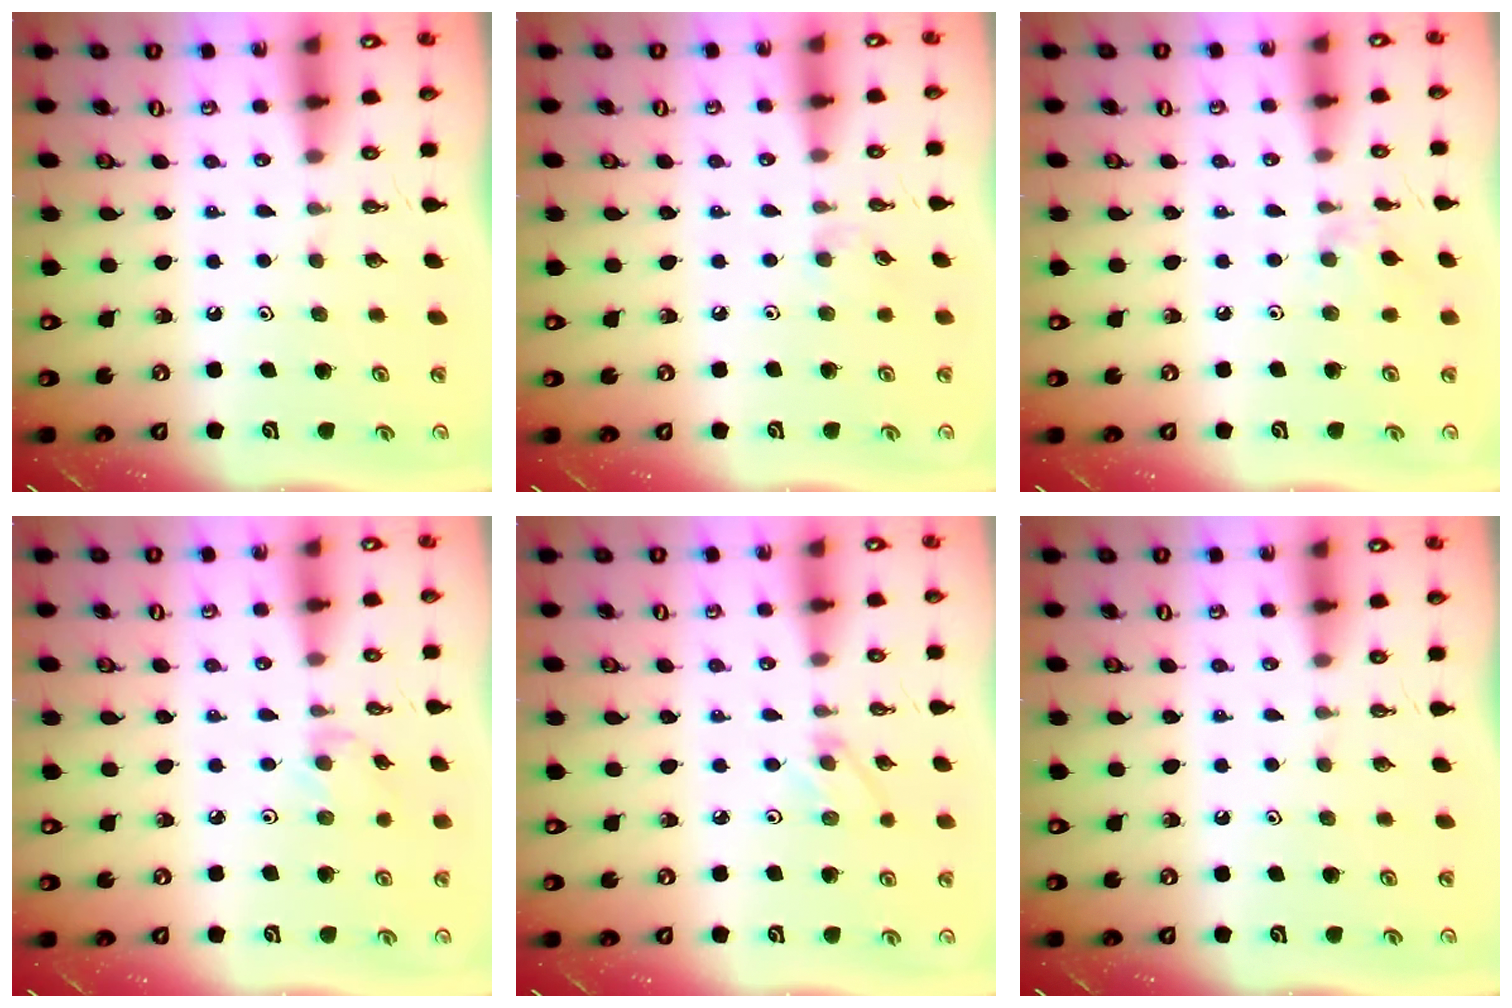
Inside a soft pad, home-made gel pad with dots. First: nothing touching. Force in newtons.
{"total": 3.4, "press": 3.3, "slide": 0.5}
{"total": 4.0, "press": 4.0, "slide": 0.5}
{"total": 2.1, "press": 2.1, "slide": 0.4}
{"total": 1.9, "press": 1.9, "slide": 0.3}
{"total": 0.0}